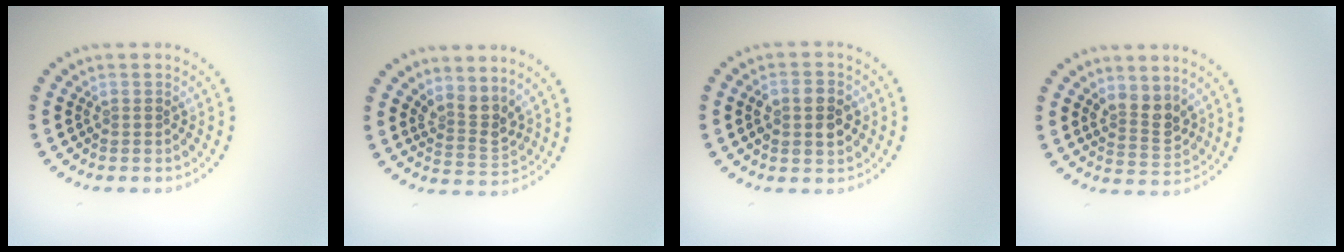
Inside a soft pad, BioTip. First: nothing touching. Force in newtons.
{"total": 2.7, "press": 1.9, "slide": 1.8}
{"total": 3.8, "press": 3.8, "slide": 0.3}
{"total": 2.9, "press": 2.6, "slide": 1.3}